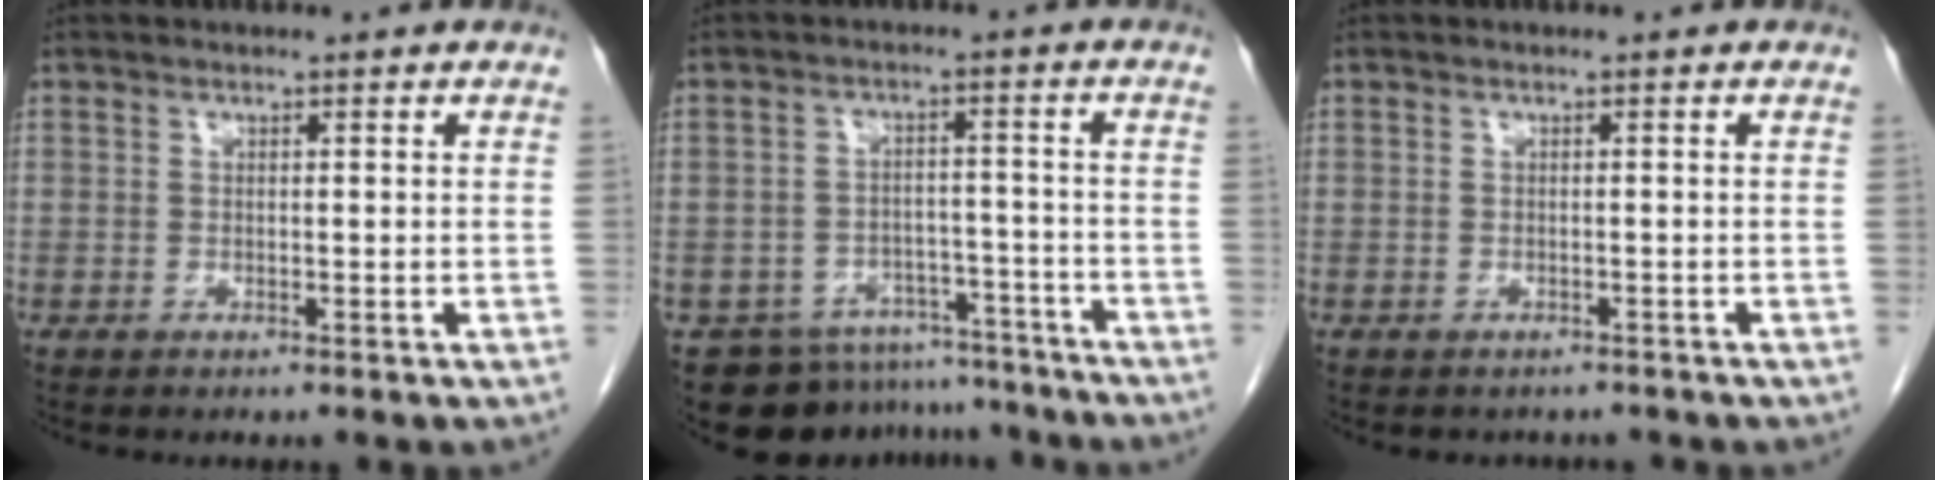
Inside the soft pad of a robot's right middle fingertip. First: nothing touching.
{"total": 12.4, "force": [-10.7, 5.9, 1.8], "torque": [-0.024, 0.021, -0.135]}
{"total": 2.5, "force": [-2.3, 1.2, 0.2], "torque": [-0.006, 0.000, -0.029]}